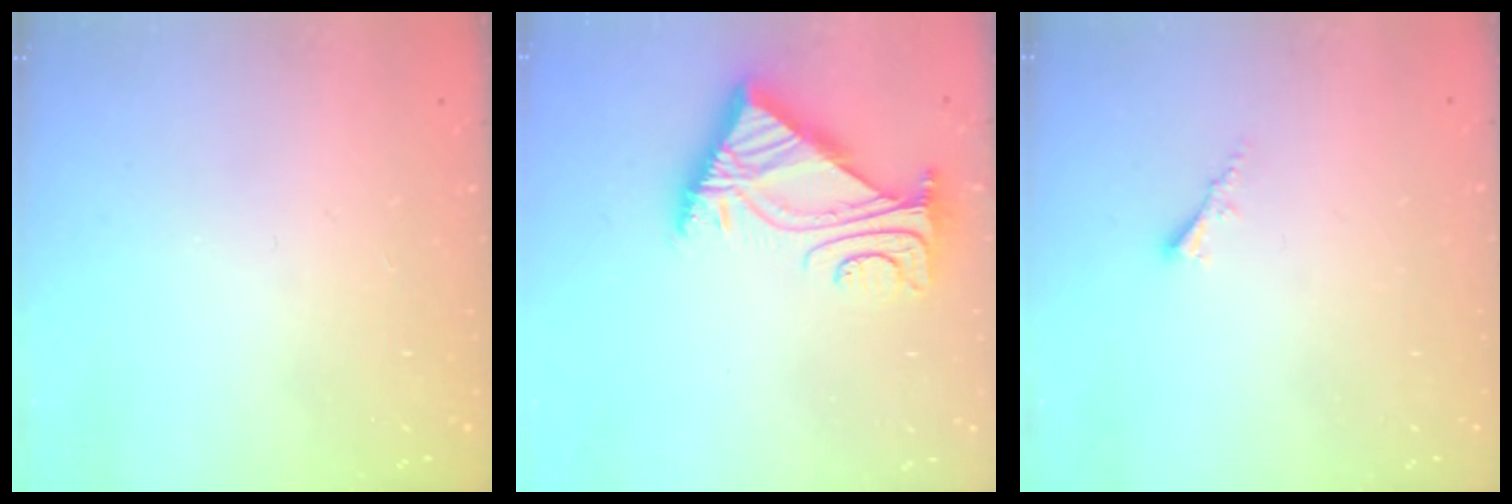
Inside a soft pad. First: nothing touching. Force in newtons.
{"total": 5.3, "press": 5.3, "slide": 0.5}
{"total": 1.8, "press": 1.7, "slide": 0.5}